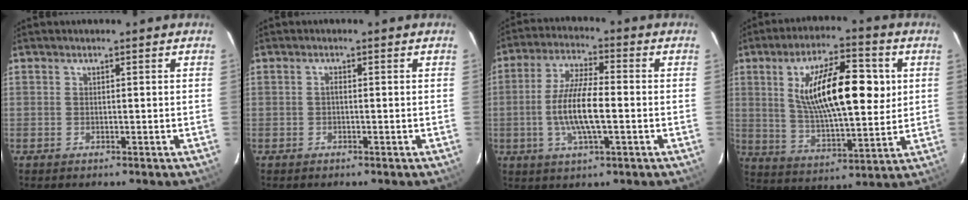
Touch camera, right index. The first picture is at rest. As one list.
[{"total": 0.6, "force": [-0.2, 0.3, 0.5], "torque": [-0.009, 0.004, -0.005]}, {"total": 10.6, "force": [-1.9, 2.6, 10.1], "torque": [-0.200, -0.001, -0.039]}, {"total": 18.2, "force": [4.1, 6.3, 16.5], "torque": [-0.284, 0.014, 0.077]}]